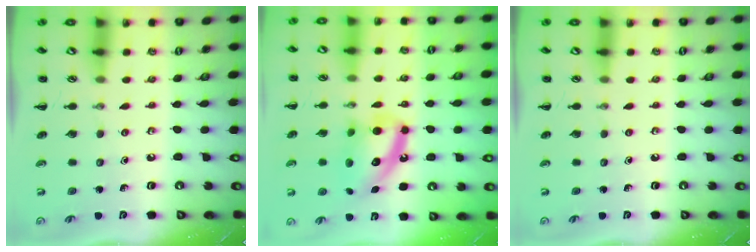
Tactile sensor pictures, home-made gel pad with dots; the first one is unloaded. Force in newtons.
{"total": 14.2, "press": 14.1, "slide": 2.1}
{"total": 0.0}